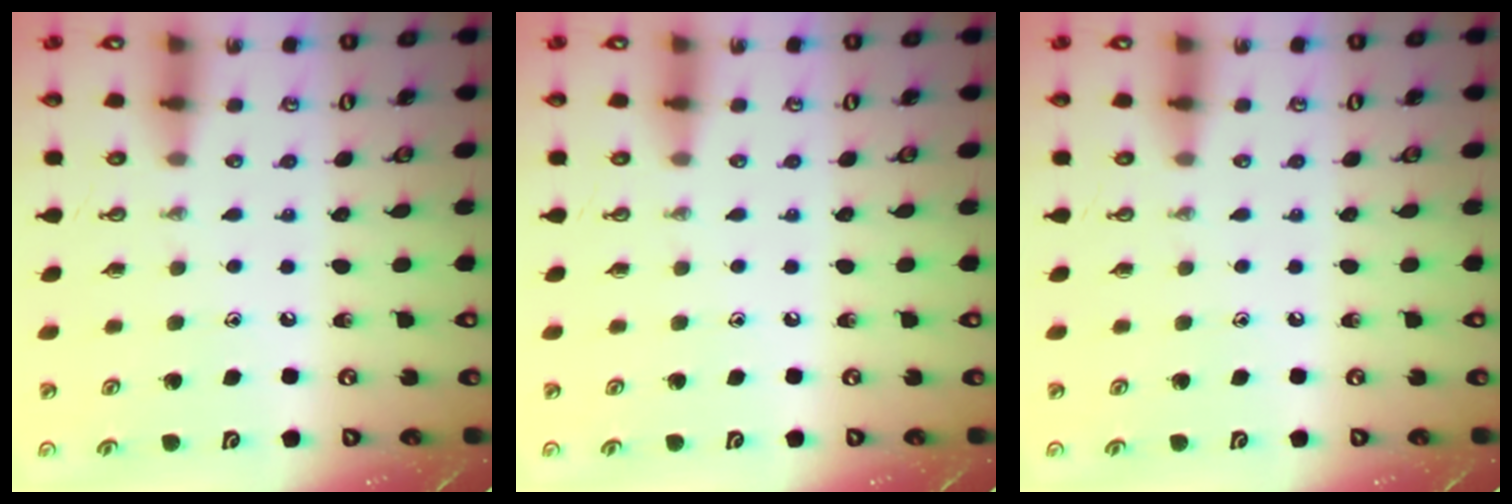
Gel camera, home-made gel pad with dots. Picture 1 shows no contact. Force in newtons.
{"total": 0.0}
{"total": 0.0}